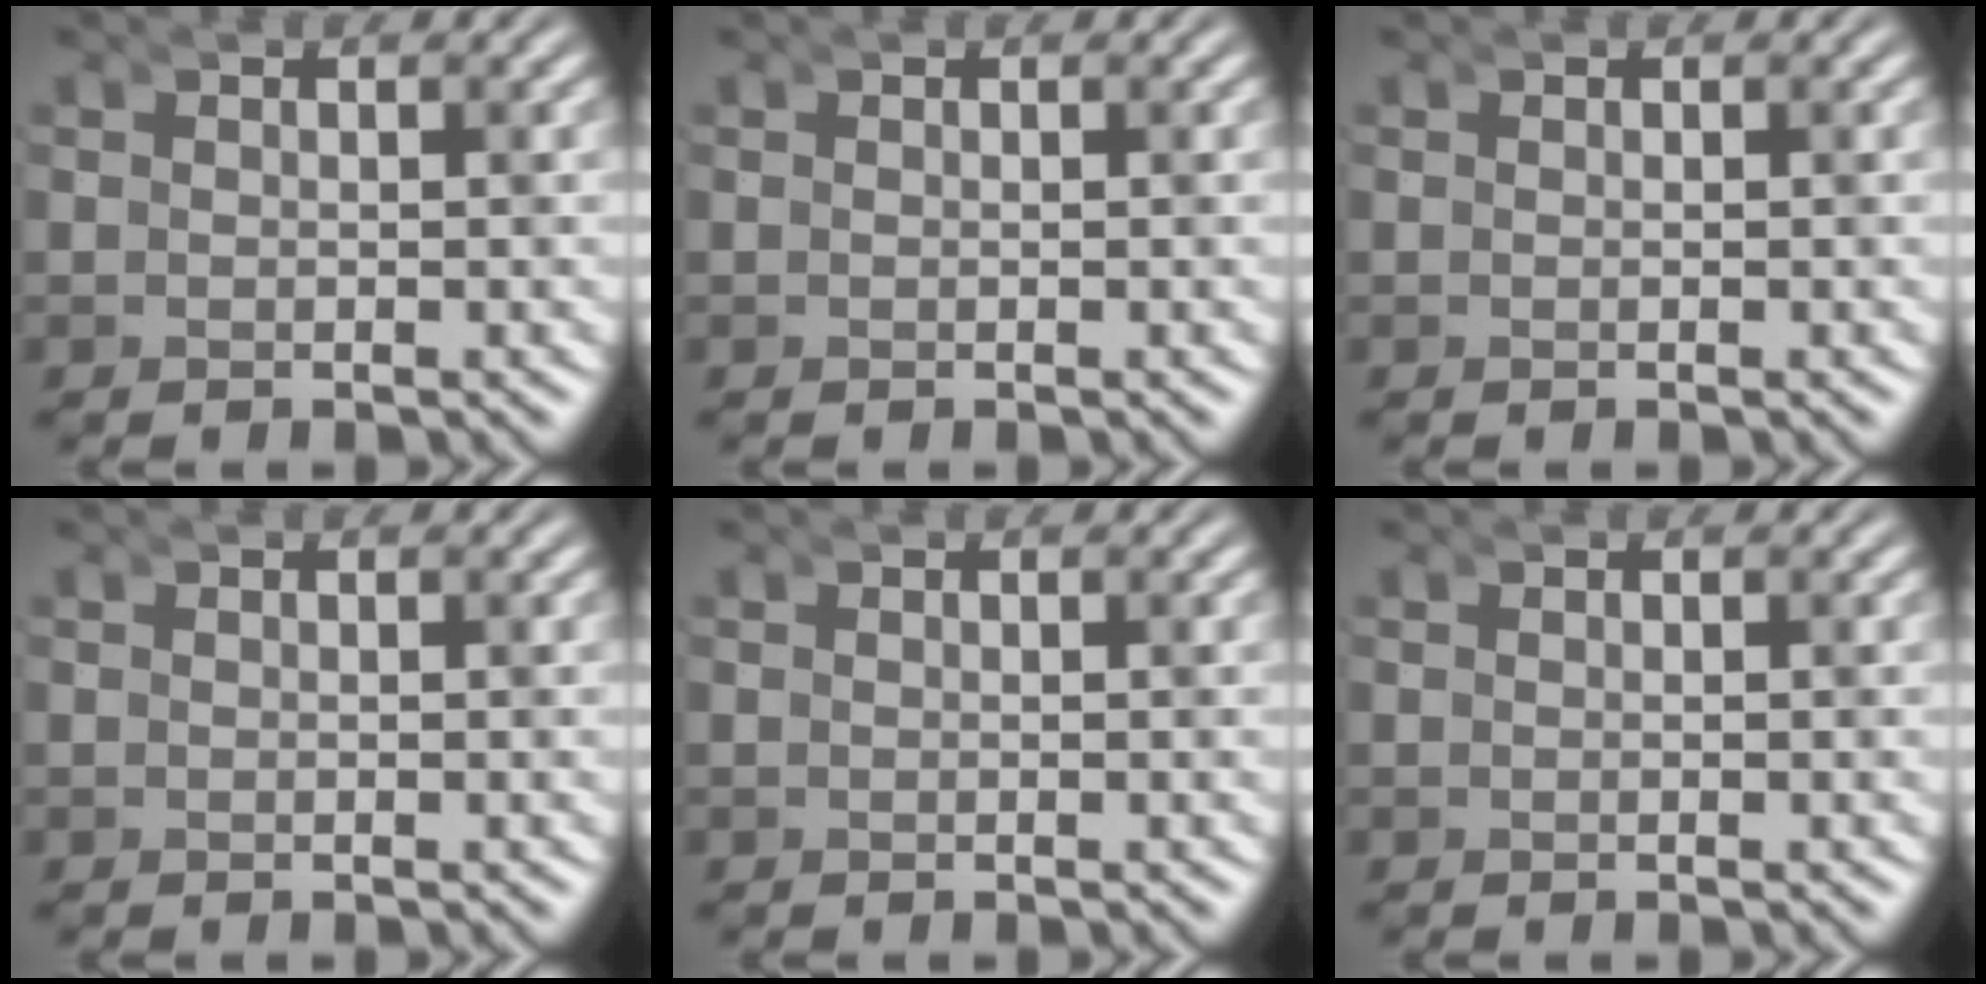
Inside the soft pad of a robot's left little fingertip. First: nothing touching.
{"total": 0.0}
{"total": 0.0}
{"total": 0.0}
{"total": 0.0}
{"total": 0.0}